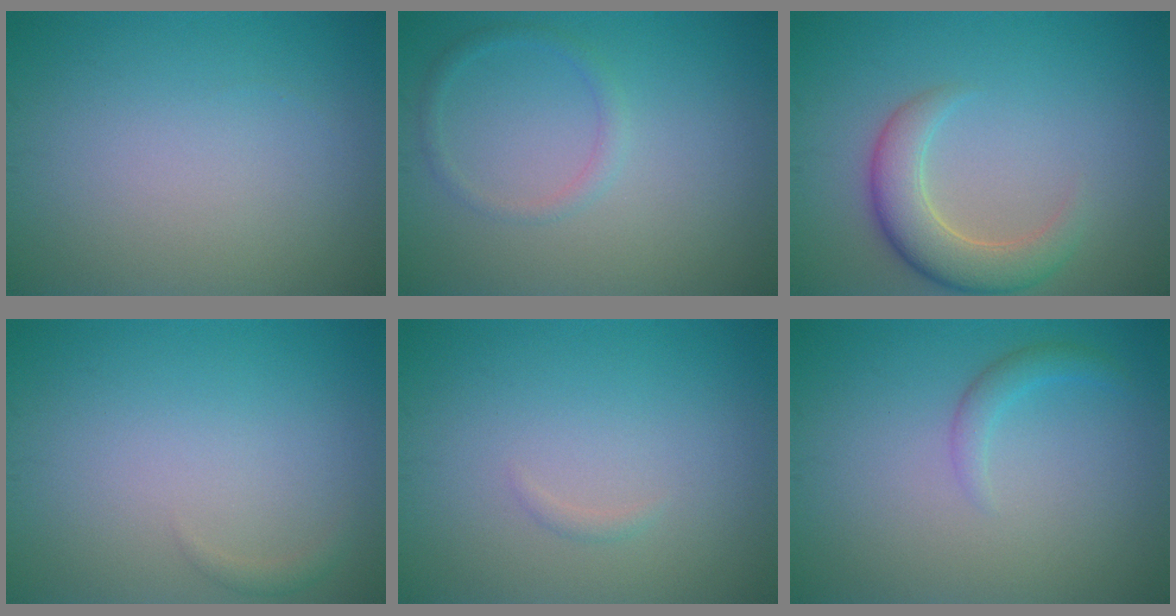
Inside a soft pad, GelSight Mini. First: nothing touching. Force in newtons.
{"total": 1.3, "press": 1.3, "slide": 0.1}
{"total": 4.6, "press": 4.6, "slide": 0.5}
{"total": 0.7, "press": 0.7, "slide": 0.1}
{"total": 0.5, "press": 0.5, "slide": 0.0}
{"total": 1.5, "press": 1.5, "slide": 0.0}